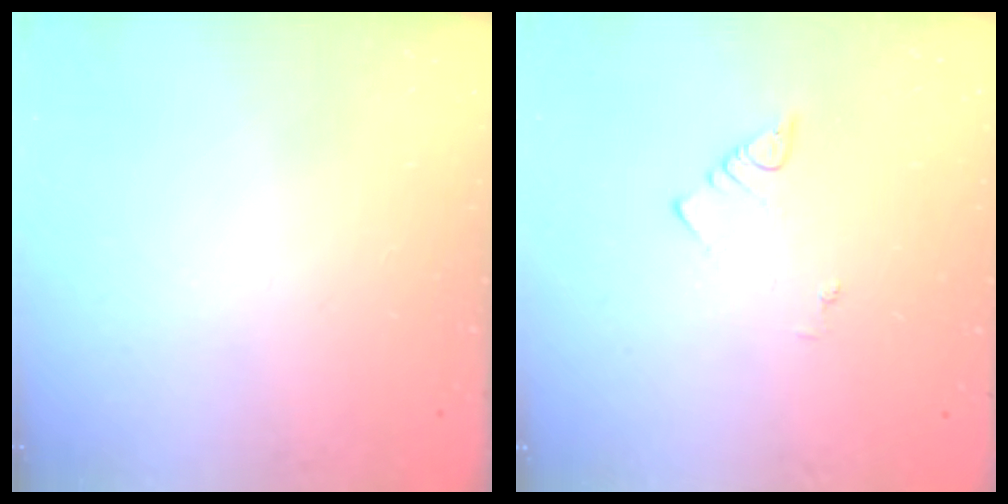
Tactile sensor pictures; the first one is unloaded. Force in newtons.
{"total": 2.1, "press": 2.1, "slide": 0.4}